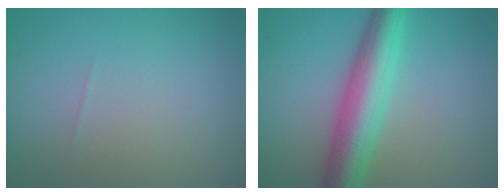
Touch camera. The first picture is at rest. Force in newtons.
{"total": 6.9, "press": 6.9, "slide": 0.3}